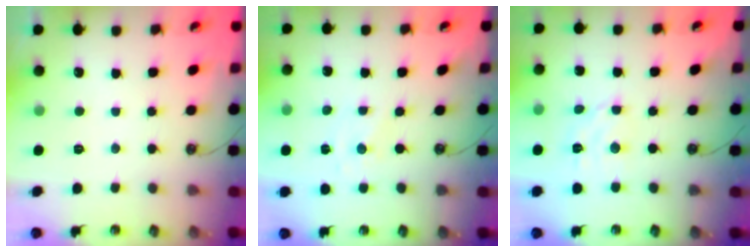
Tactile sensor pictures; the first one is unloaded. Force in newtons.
{"total": 0.0}
{"total": 5.3, "press": 5.3, "slide": 0.4}